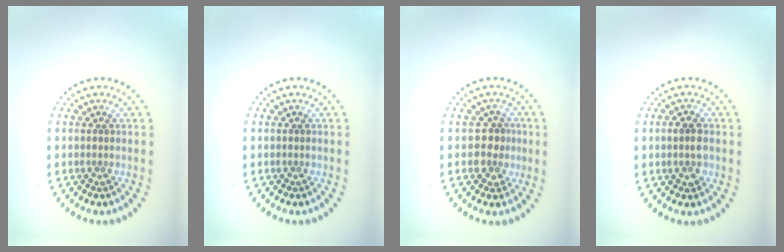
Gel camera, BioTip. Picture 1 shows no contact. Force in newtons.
{"total": 0.0}
{"total": 2.1, "press": 1.9, "slide": 0.9}
{"total": 2.0, "press": 2.0, "slide": 0.1}